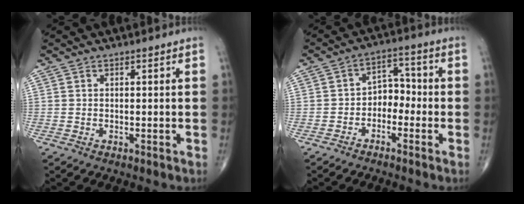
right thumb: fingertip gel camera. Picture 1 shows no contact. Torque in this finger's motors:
{"motor_torque": [-0.33, 0.08, 0.23, 0.16, 0.03]}